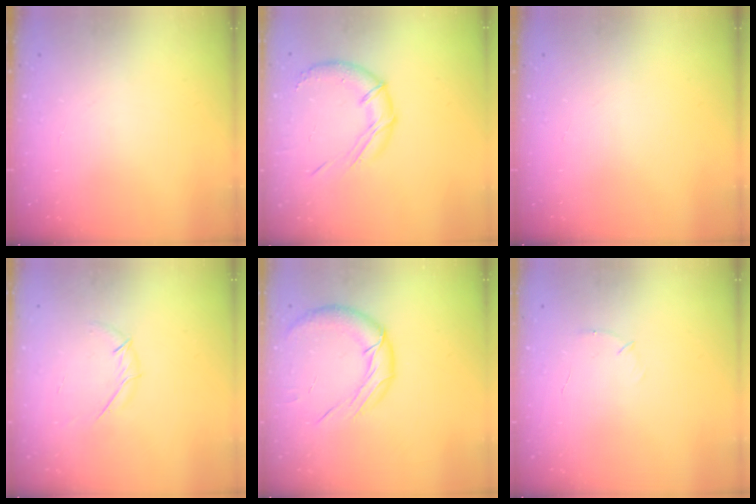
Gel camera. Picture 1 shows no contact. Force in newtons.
{"total": 11.6, "press": 11.5, "slide": 1.5}
{"total": 0.0}
{"total": 3.9, "press": 3.8, "slide": 0.8}
{"total": 13.2, "press": 13.1, "slide": 2.1}
{"total": 4.6, "press": 4.4, "slide": 1.2}